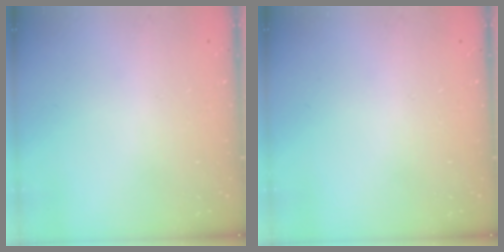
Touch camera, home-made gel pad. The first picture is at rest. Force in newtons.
{"total": 0.0}